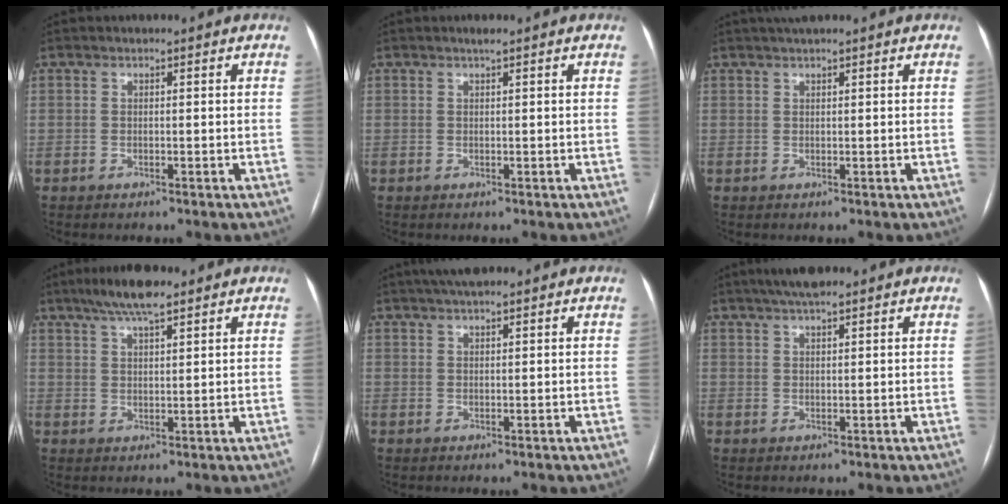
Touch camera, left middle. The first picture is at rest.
{"total": 1.2, "force": [0.7, 0.0, 0.9], "torque": [-0.017, 0.007, 0.012]}
{"total": 3.1, "force": [2.5, 0.1, 1.8], "torque": [-0.023, 0.025, 0.042]}
{"total": 6.7, "force": [5.0, 1.1, 4.4], "torque": [-0.082, 0.017, 0.085]}
{"total": 4.6, "force": [3.7, 0.7, 2.7], "torque": [-0.042, 0.027, 0.063]}
{"total": 5.0, "force": [3.9, 0.8, 3.0], "torque": [-0.051, 0.022, 0.066]}